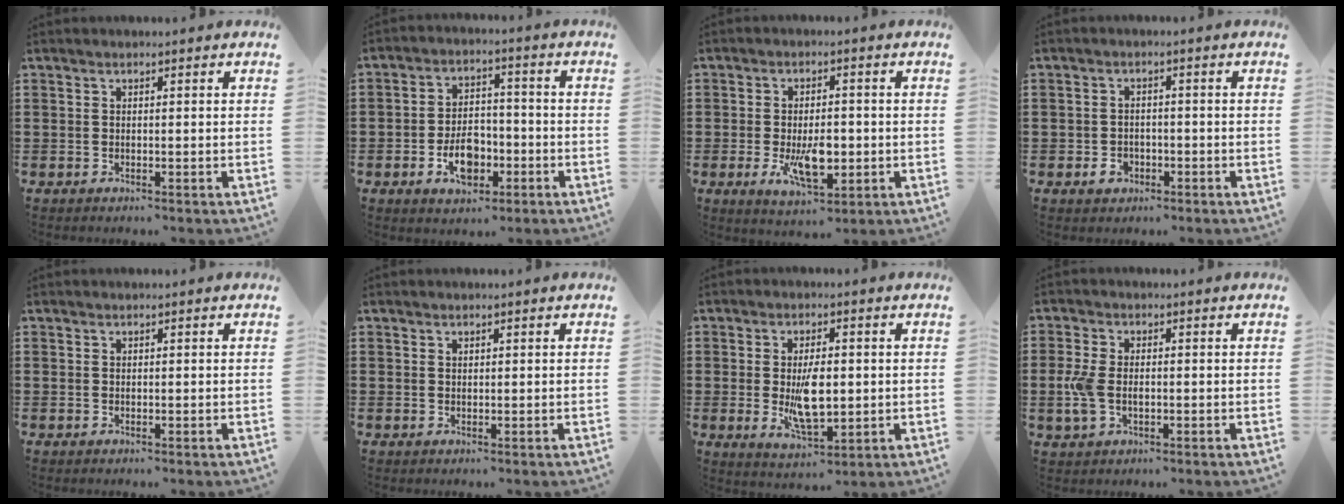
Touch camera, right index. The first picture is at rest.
{"total": 6.6, "force": [-2.5, 4.1, 4.6], "torque": [-0.075, 0.002, -0.049]}
{"total": 6.9, "force": [-1.4, 3.2, 5.9], "torque": [-0.096, -0.005, -0.024]}
{"total": 2.4, "force": [-1.2, 1.8, 1.0], "torque": [-0.023, 0.003, -0.025]}
{"total": 0.0}
{"total": 0.6, "force": [0.4, 0.4, 0.1], "torque": [-0.003, 0.002, 0.008]}
{"total": 7.6, "force": [-0.2, 3.3, 6.8], "torque": [-0.120, -0.005, -0.007]}
{"total": 4.3, "force": [-0.5, 2.6, 3.5], "torque": [-0.095, -0.003, -0.017]}